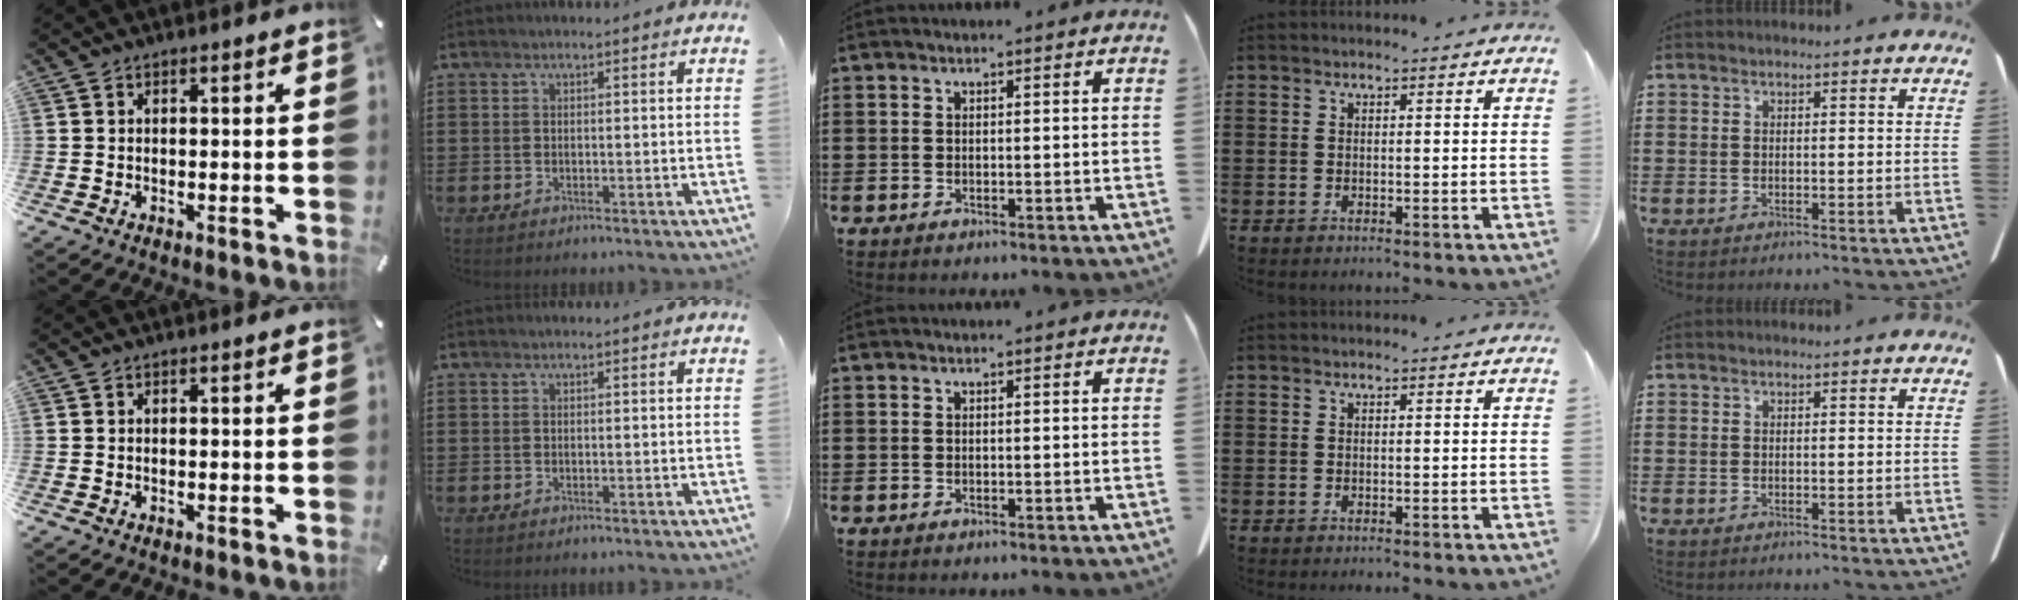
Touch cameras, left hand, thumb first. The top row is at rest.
{}